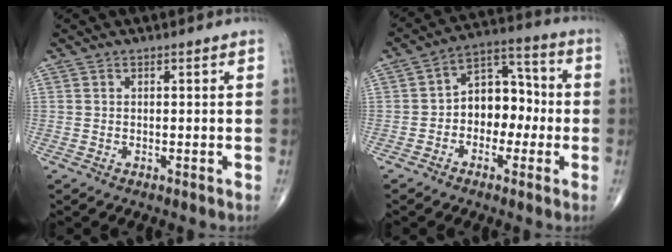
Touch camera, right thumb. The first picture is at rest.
{"total": 10.3, "force": [-1.5, 7.4, 7.0], "torque": [-0.065, 0.044, -0.038]}